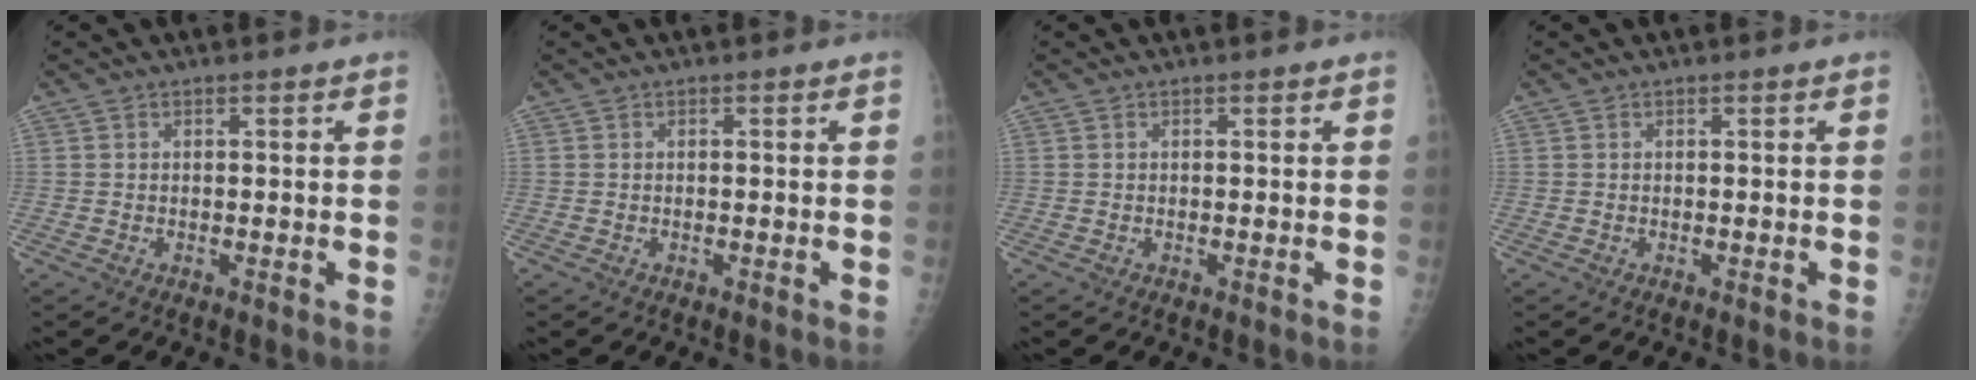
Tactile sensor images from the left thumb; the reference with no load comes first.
{"total": 0.0}
{"total": 0.0}
{"total": 0.0}